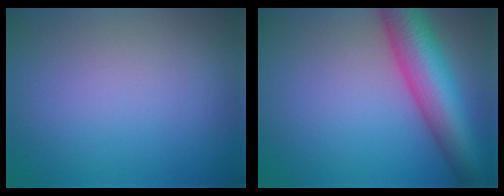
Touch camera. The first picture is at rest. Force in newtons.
{"total": 9.5, "press": 9.5, "slide": 0.3}